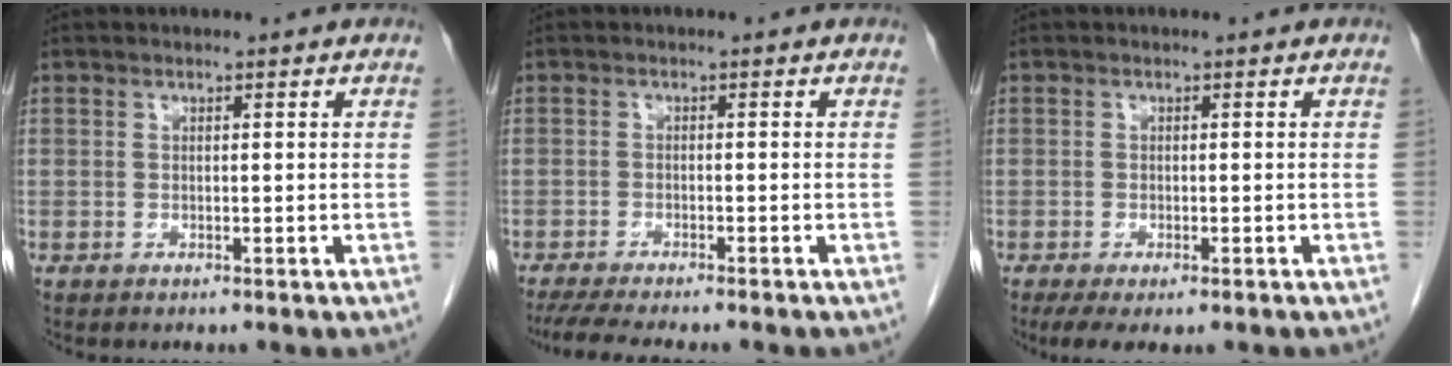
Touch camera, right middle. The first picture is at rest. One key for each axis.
{"total": 7.5, "fx": -6.4, "fy": 0.3, "fz": 3.9, "tx": -0.054, "ty": -0.015, "tz": -0.100}
{"total": 4.5, "fx": -2.9, "fy": 1.6, "fz": 3.0, "tx": -0.049, "ty": -0.011, "tz": -0.045}